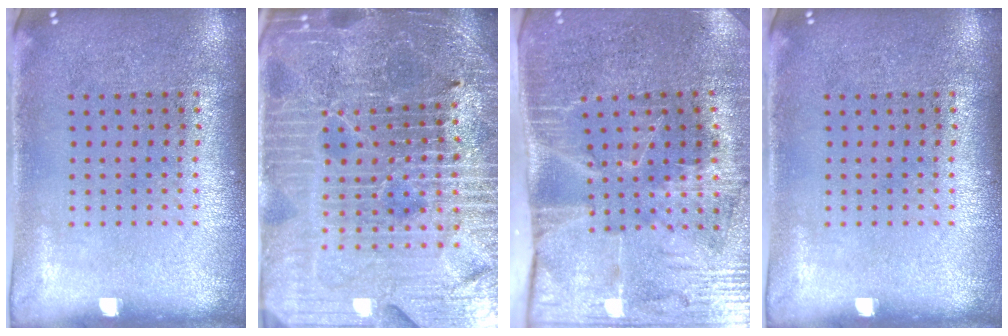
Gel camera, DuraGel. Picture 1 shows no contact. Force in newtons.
{"total": 5.9, "press": 5.3, "slide": 2.4}
{"total": 4.3, "press": 3.6, "slide": 2.4}
{"total": 0.0}